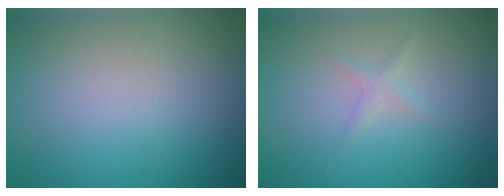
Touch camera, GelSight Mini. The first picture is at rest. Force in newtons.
{"total": 0.9, "press": 0.8, "slide": 0.1}